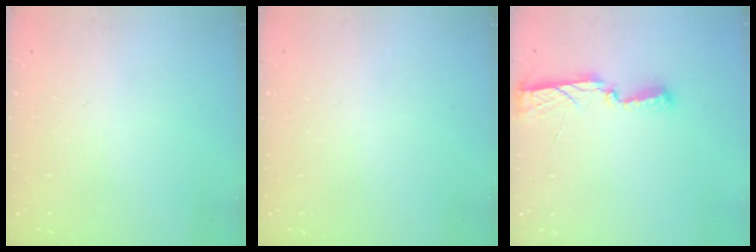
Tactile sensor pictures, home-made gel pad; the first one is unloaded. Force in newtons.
{"total": 0.0}
{"total": 8.1, "press": 8.0, "slide": 0.5}